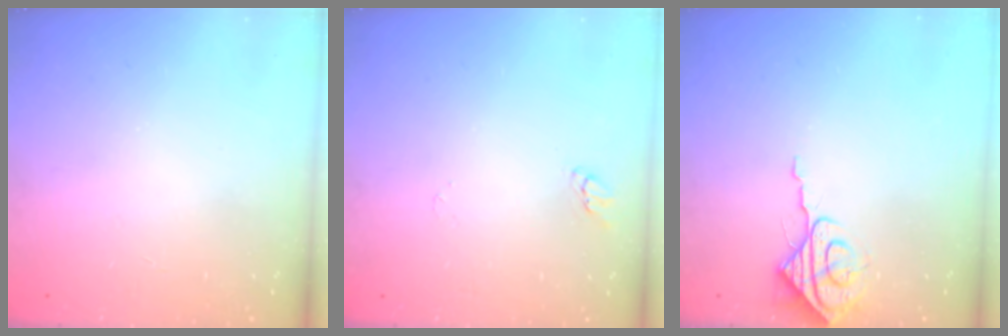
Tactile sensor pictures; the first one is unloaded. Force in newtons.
{"total": 2.5, "press": 2.5, "slide": 0.2}
{"total": 7.9, "press": 7.9, "slide": 0.8}